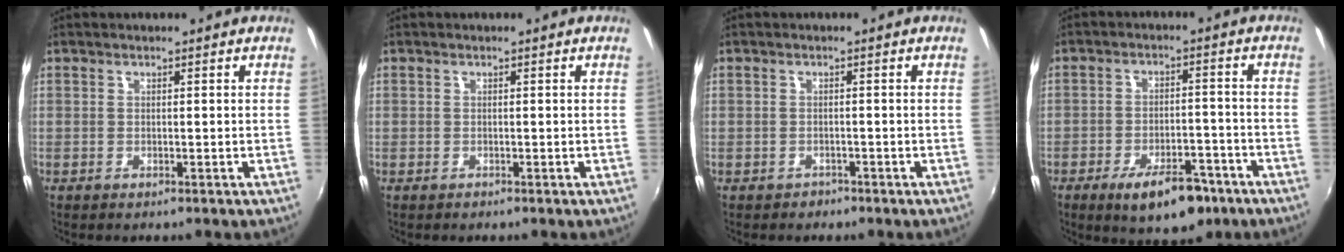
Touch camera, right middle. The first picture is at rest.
{"total": 0.7, "force": [-0.4, 0.5, 0.0], "torque": [-0.001, 0.001, -0.004]}
{"total": 1.7, "force": [-1.0, 1.4, 0.0], "torque": [-0.004, 0.005, -0.013]}
{"total": 10.6, "force": [-6.7, 4.4, 6.9], "torque": [-0.121, 0.001, -0.090]}